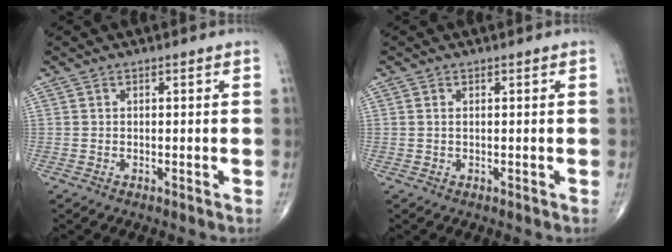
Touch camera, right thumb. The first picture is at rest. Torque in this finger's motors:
{"motor_torque": [-0.40, 0.01, -0.14, -0.02, -0.08]}